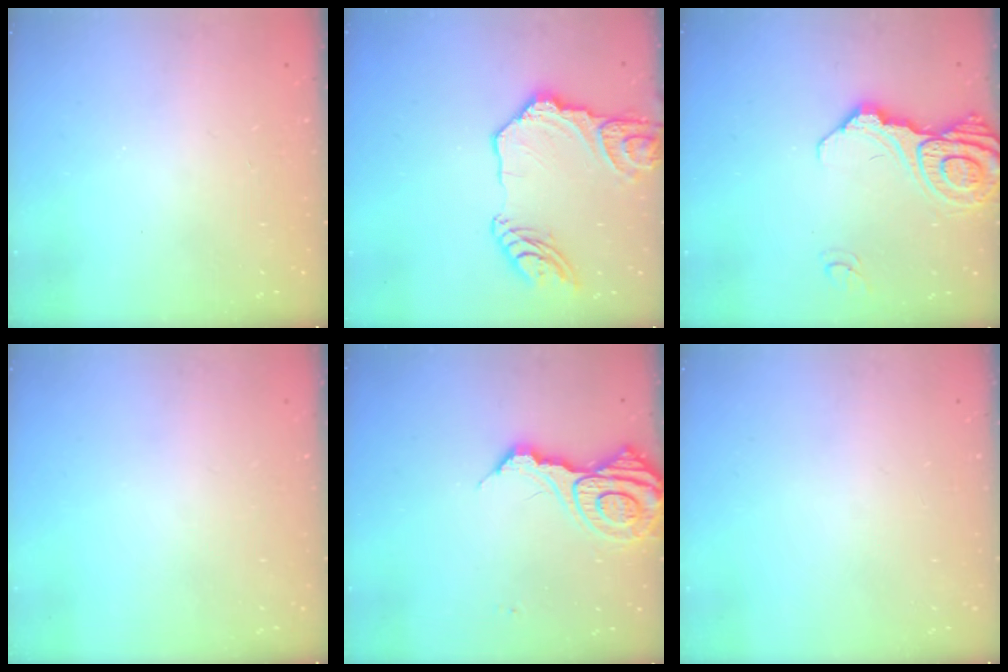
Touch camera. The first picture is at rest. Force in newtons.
{"total": 16.9, "press": 16.8, "slide": 1.9}
{"total": 15.8, "press": 15.7, "slide": 1.9}
{"total": 0.0}
{"total": 14.4, "press": 14.3, "slide": 1.7}
{"total": 0.0}